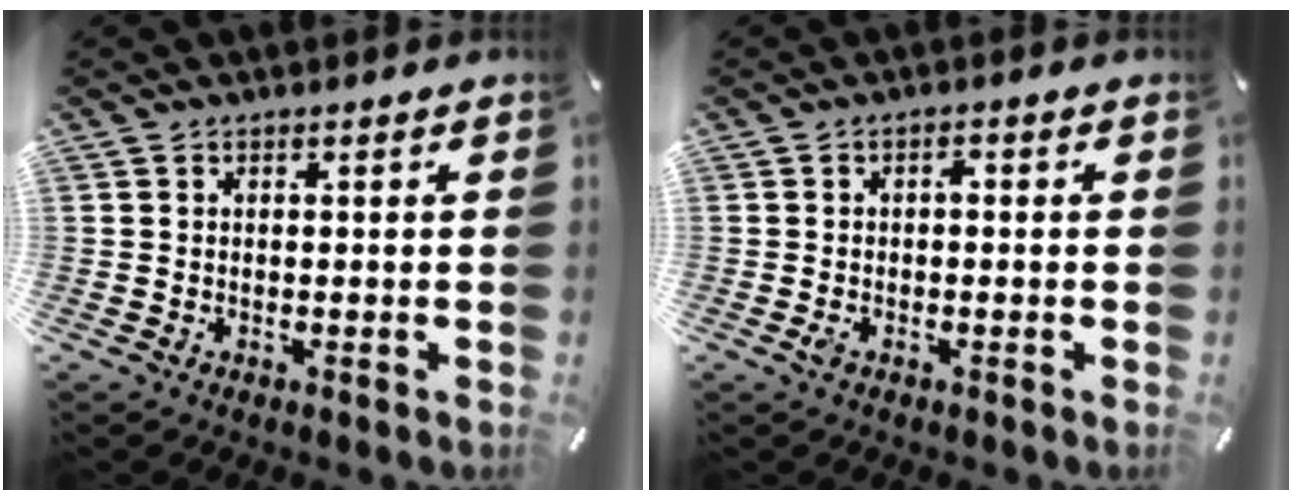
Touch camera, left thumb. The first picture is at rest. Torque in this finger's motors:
{"motor_torque": [-0.09, 0.31, -0.10, -0.13, 0.07]}